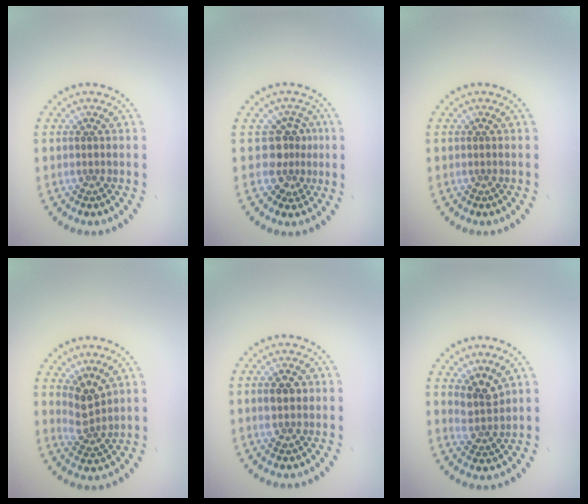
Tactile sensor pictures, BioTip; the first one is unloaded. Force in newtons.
{"total": 2.8, "press": 2.0, "slide": 1.9}
{"total": 0.0}
{"total": 2.7, "press": 2.0, "slide": 1.8}
{"total": 2.0, "press": 2.0, "slide": 0.2}
{"total": 2.6, "press": 2.0, "slide": 1.7}